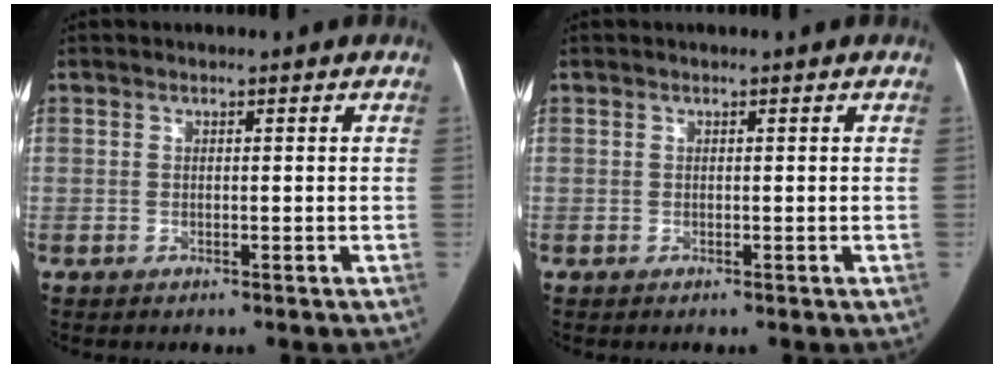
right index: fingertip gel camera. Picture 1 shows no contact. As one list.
[{"total": 0.0}]